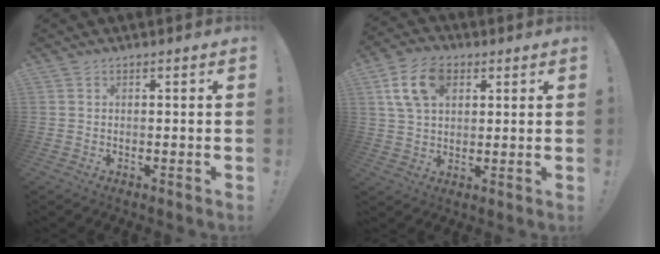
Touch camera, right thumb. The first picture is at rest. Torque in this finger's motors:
{"motor_torque": [-0.35, 0.74, 0.96, 0.22, 0.34]}